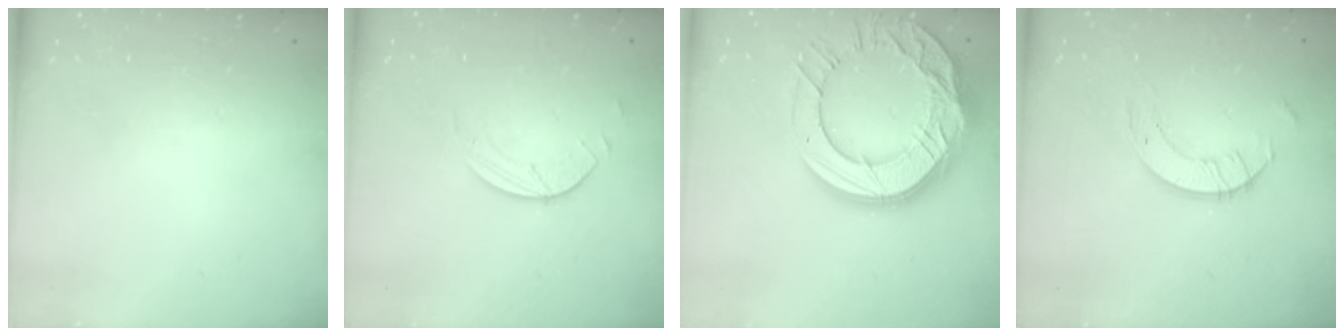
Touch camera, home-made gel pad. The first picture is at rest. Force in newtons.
{"total": 1.7, "press": 1.7, "slide": 0.2}
{"total": 24.9, "press": 24.8, "slide": 2.4}
{"total": 6.1, "press": 6.1, "slide": 0.6}